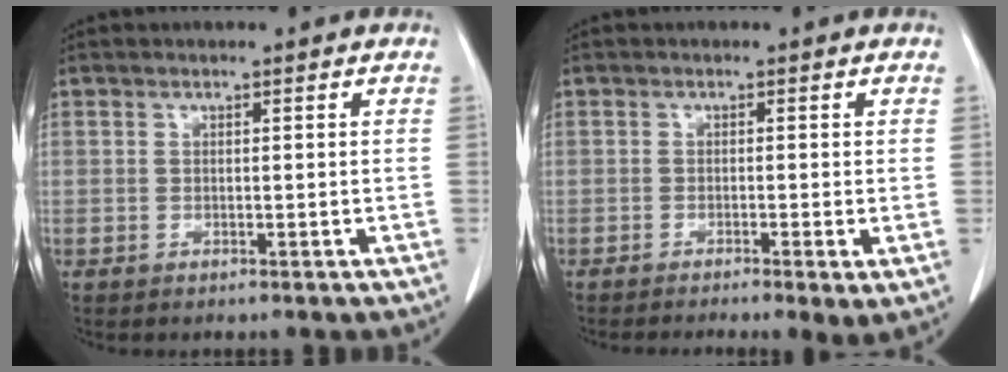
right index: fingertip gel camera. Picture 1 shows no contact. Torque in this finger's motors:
{"motor_torque": [0.83, -0.81, 0.22, 0.04]}